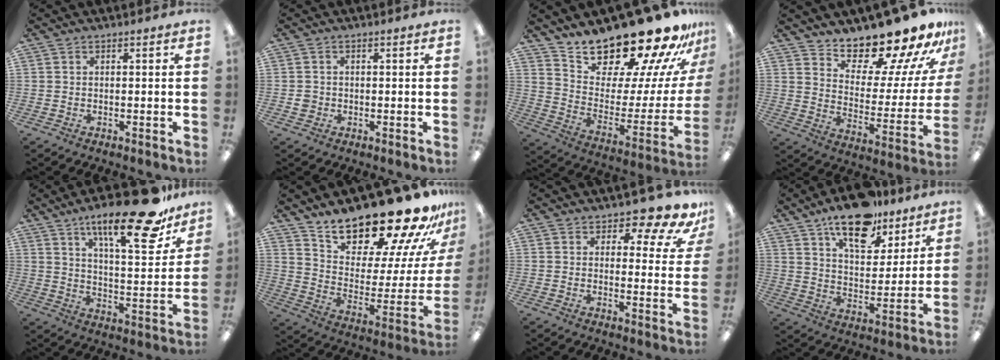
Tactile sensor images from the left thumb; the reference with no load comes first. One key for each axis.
{"total": 1.9, "fx": -0.2, "fy": 1.9, "fz": 0.4, "tx": -0.001, "ty": 0.002, "tz": -0.008}
{"total": 22.7, "fx": 20.3, "fy": 6.0, "fz": 8.1, "tx": -0.103, "ty": -0.182, "tz": 0.352}
{"total": 17.0, "fx": 15.6, "fy": 3.9, "fz": 5.4, "tx": -0.078, "ty": -0.138, "tz": 0.259}
{"total": 22.4, "fx": 15.2, "fy": 6.2, "fz": 15.3, "tx": -0.231, "ty": -0.093, "tz": 0.243}
{"total": 24.4, "fx": 20.5, "fy": 7.1, "fz": 11.2, "tx": -0.150, "ty": -0.168, "tz": 0.350}
{"total": 8.7, "fx": 7.2, "fy": 2.7, "fz": 3.9, "tx": -0.044, "ty": -0.056, "tz": 0.124}
{"total": 17.2, "fx": 12.5, "fy": 7.8, "fz": 8.9, "tx": -0.130, "ty": -0.066, "tz": 0.215}